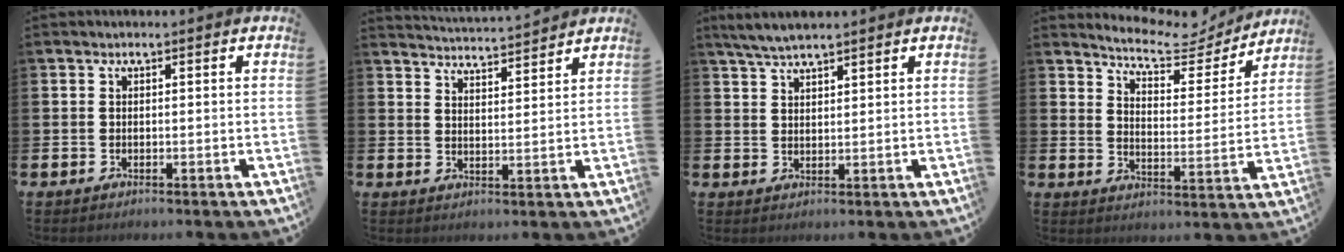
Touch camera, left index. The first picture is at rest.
{"total": 4.3, "force": [4.3, -0.3, 0.0], "torque": [-0.011, -0.033, 0.076]}
{"total": 4.0, "force": [3.7, 0.5, 1.5], "torque": [-0.044, -0.003, 0.070]}
{"total": 6.8, "force": [6.4, 1.7, 1.6], "torque": [-0.051, -0.050, 0.106]}